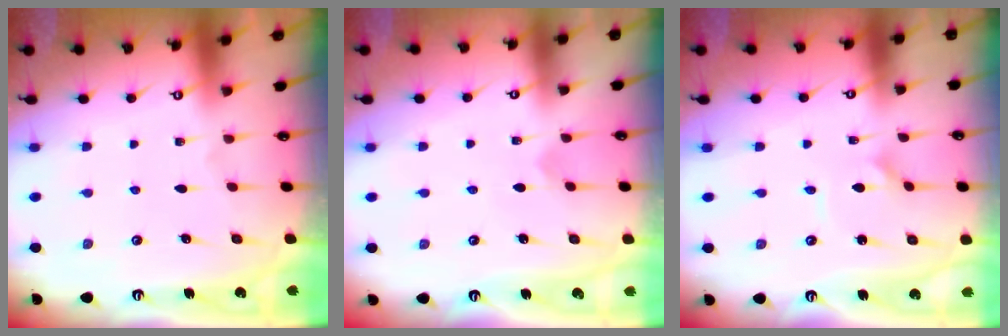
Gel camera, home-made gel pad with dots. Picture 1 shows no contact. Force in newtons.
{"total": 2.4, "press": 2.4, "slide": 0.3}
{"total": 1.6, "press": 1.6, "slide": 0.1}